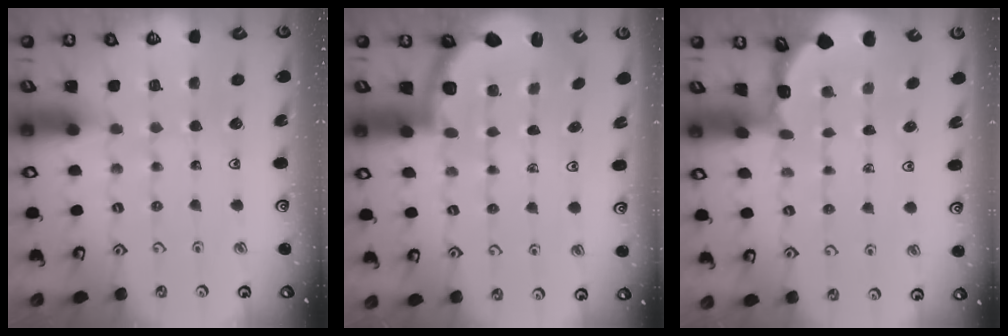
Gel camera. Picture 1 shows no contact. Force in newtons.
{"total": 3.4, "press": 3.0, "slide": 1.6}
{"total": 1.5, "press": 1.5, "slide": 0.1}